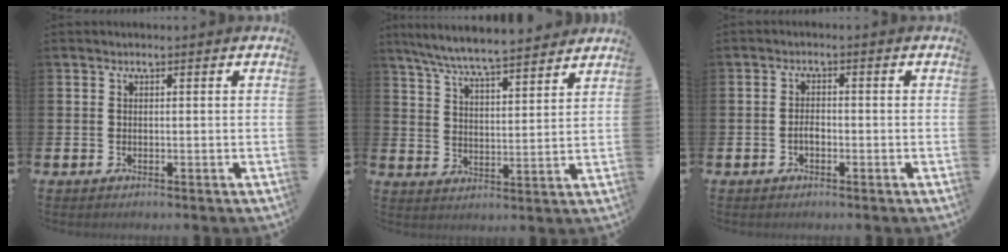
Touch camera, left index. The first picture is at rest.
{"total": 7.6, "force": [7.2, 0.2, 2.2], "torque": [-0.069, -0.045, 0.129]}
{"total": 1.7, "force": [-0.6, 1.0, 1.3], "torque": [-0.018, 0.002, -0.015]}